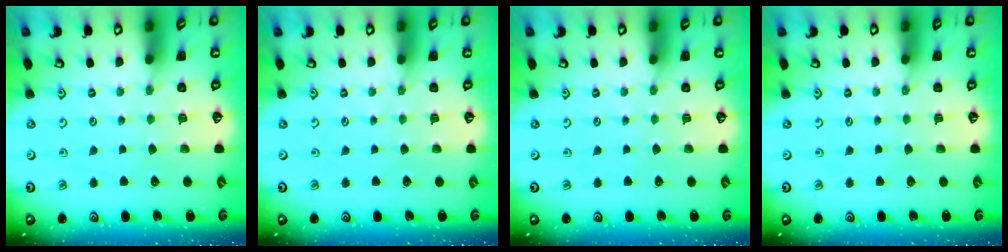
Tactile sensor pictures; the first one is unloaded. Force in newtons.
{"total": 0.0}
{"total": 0.0}
{"total": 0.0}